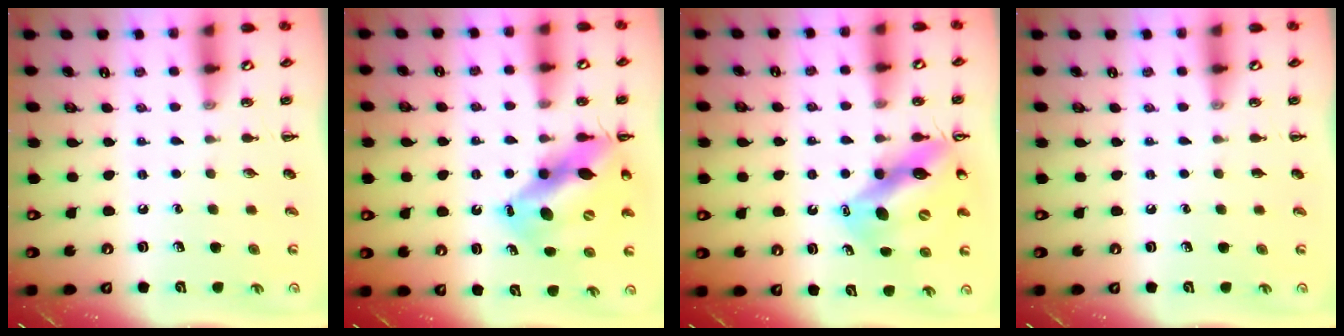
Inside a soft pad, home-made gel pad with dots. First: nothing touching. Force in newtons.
{"total": 14.6, "press": 14.1, "slide": 4.1}
{"total": 12.8, "press": 12.2, "slide": 3.9}
{"total": 0.0}